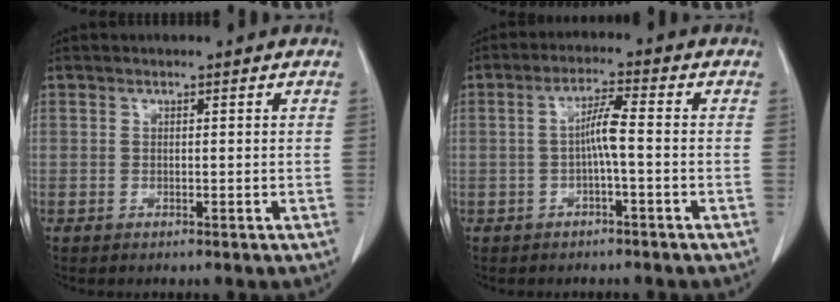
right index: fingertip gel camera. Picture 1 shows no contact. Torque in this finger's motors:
{"motor_torque": [0.67, 0.28, 0.33, 0.10]}